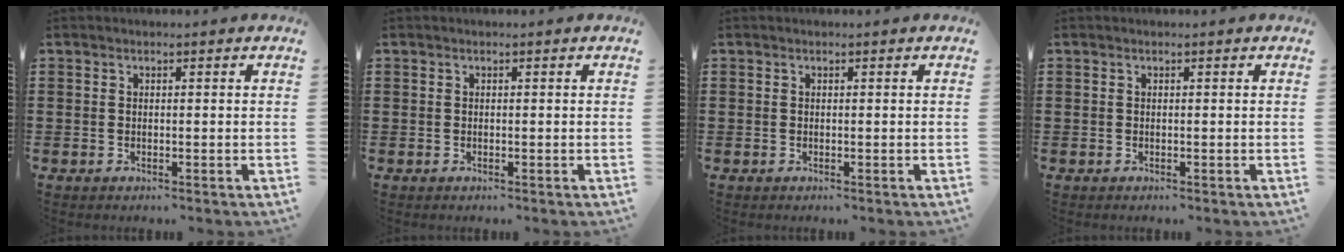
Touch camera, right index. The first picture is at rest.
{"total": 0.0}
{"total": 0.0}
{"total": 0.0}